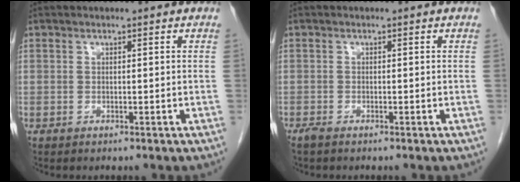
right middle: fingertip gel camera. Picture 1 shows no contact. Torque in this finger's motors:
{"motor_torque": [0.27, -0.19, 0.04, 0.01]}